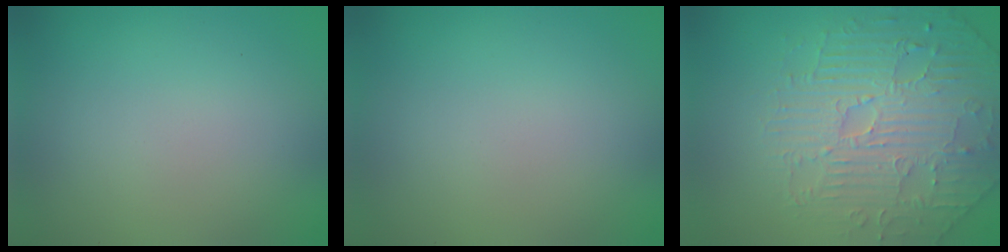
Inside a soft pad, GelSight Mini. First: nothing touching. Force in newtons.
{"total": 0.0}
{"total": 5.1, "press": 4.9, "slide": 1.5}